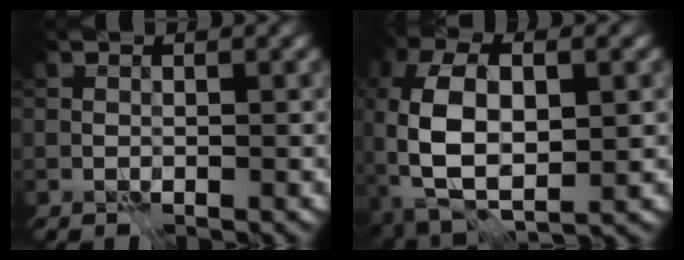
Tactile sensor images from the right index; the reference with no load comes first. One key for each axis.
{"total": 10.5, "fx": -1.0, "fy": 5.7, "fz": 8.8, "tx": -0.188, "ty": -0.004, "tz": -0.017}